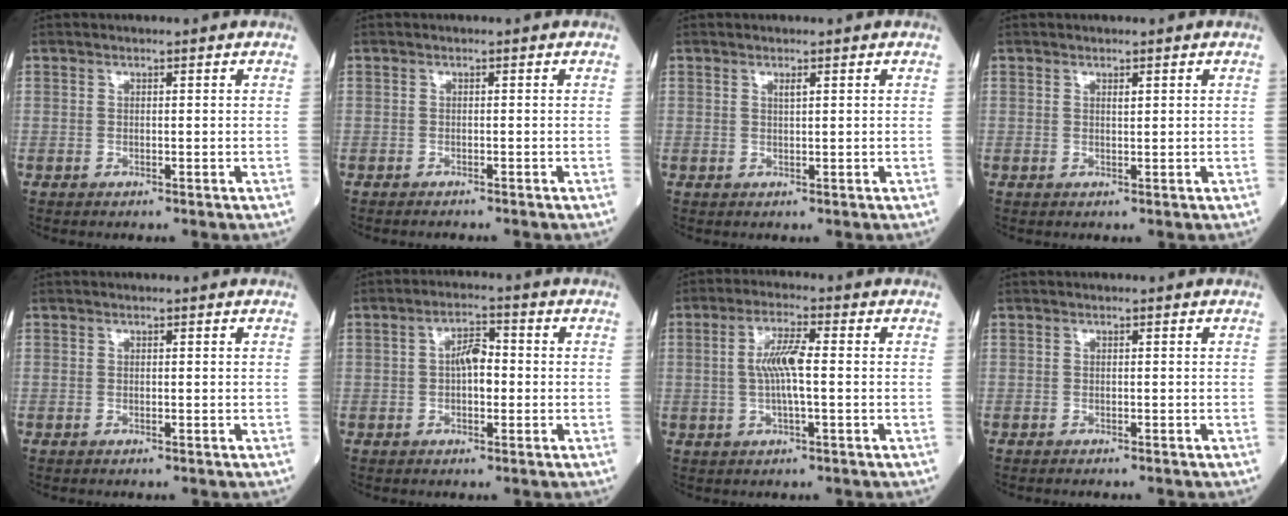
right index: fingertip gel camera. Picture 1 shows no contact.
{"total": 1.8, "force": [-1.7, 0.0, 0.6], "torque": [-0.008, -0.002, -0.021]}
{"total": 0.8, "force": [0.4, 0.0, 0.6], "torque": [-0.013, -0.001, 0.007]}
{"total": 0.5, "force": [0.3, 0.1, 0.4], "torque": [-0.011, -0.002, 0.006]}
{"total": 0.0}
{"total": 4.4, "force": [-0.1, 2.0, 3.9], "torque": [-0.069, 0.011, -0.005]}
{"total": 6.1, "force": [0.1, 0.7, 6.0], "torque": [-0.122, 0.005, -0.002]}
{"total": 1.4, "force": [-1.2, 0.0, 0.5], "torque": [-0.006, -0.001, -0.015]}